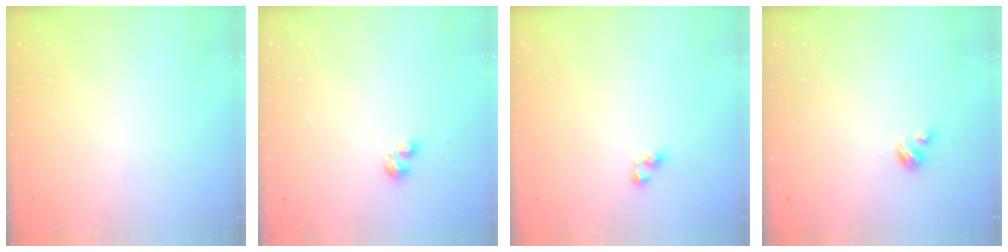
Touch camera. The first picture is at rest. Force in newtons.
{"total": 2.8, "press": 2.8, "slide": 0.5}
{"total": 3.7, "press": 3.7, "slide": 0.1}
{"total": 2.9, "press": 2.9, "slide": 0.3}